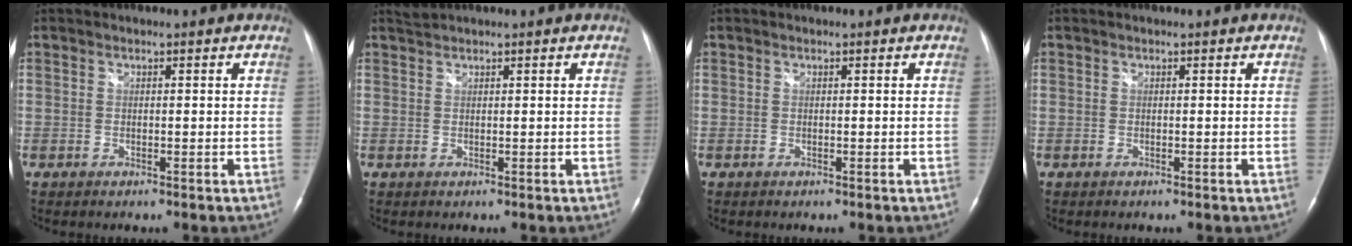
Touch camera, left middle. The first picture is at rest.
{"total": 1.0, "force": [0.9, -0.3, -0.1], "torque": [-0.006, 0.010, 0.025]}
{"total": 0.0}
{"total": 0.0}